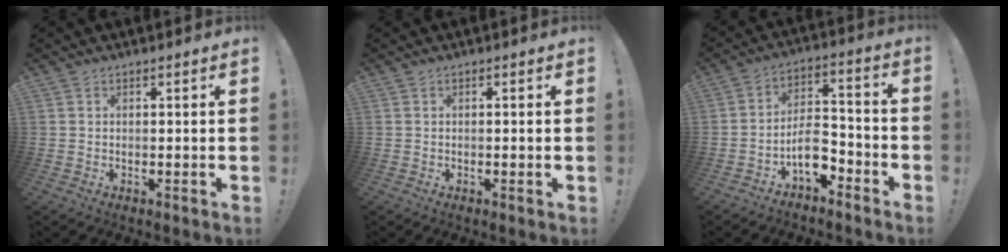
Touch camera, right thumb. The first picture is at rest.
{"total": 0.6, "force": [0.0, -0.2, 0.6], "torque": [-0.004, -0.003, -0.001]}
{"total": 9.3, "force": [-5.1, 5.4, 5.6], "torque": [-0.092, 0.031, -0.090]}